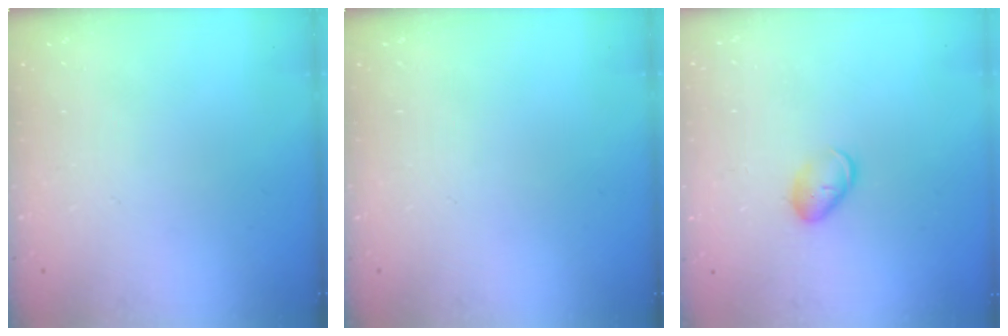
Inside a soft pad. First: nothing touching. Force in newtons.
{"total": 0.0}
{"total": 5.7, "press": 5.6, "slide": 0.6}